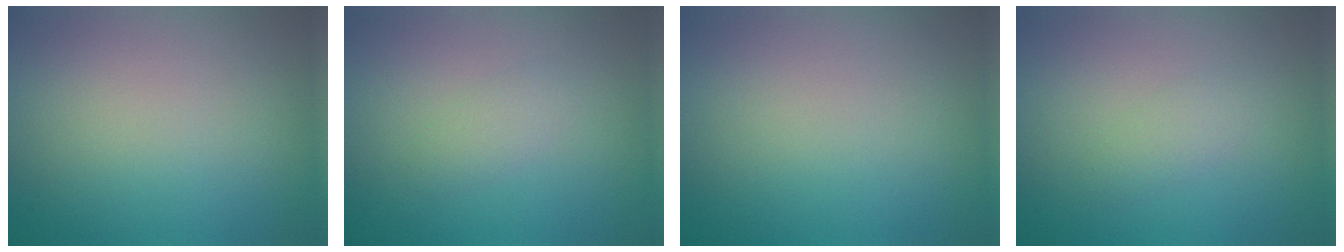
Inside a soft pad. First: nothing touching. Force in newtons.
{"total": 1.3, "press": 1.3, "slide": 0.1}
{"total": 0.0}
{"total": 1.4, "press": 1.3, "slide": 0.1}